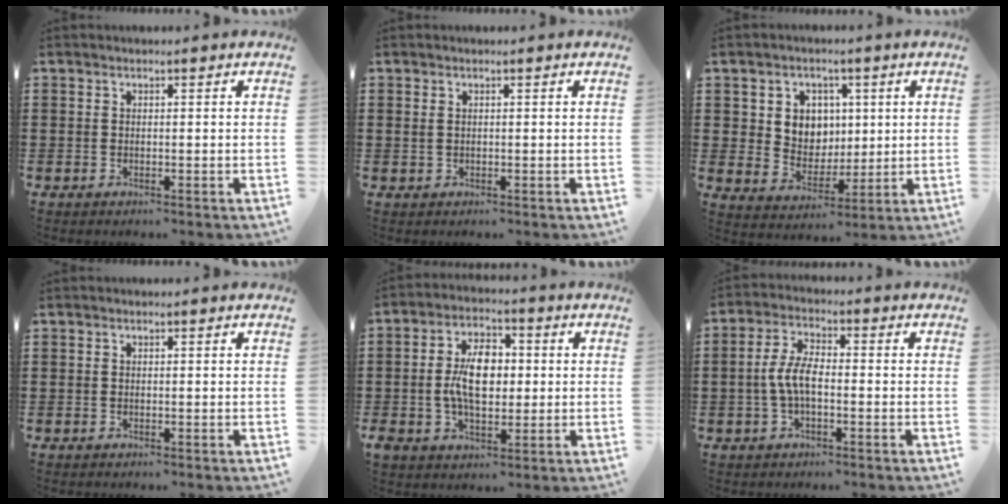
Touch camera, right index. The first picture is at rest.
{"total": 0.8, "force": [0.3, 0.5, 0.5], "torque": [-0.012, 0.005, 0.005]}
{"total": 5.7, "force": [1.9, 5.2, 1.5], "torque": [-0.049, 0.012, 0.031]}
{"total": 0.0}
{"total": 8.3, "force": [-0.1, 4.8, 6.7], "torque": [-0.135, 0.011, -0.008]}
{"total": 5.5, "force": [-1.0, 2.4, 4.9], "torque": [-0.114, 0.000, -0.026]}